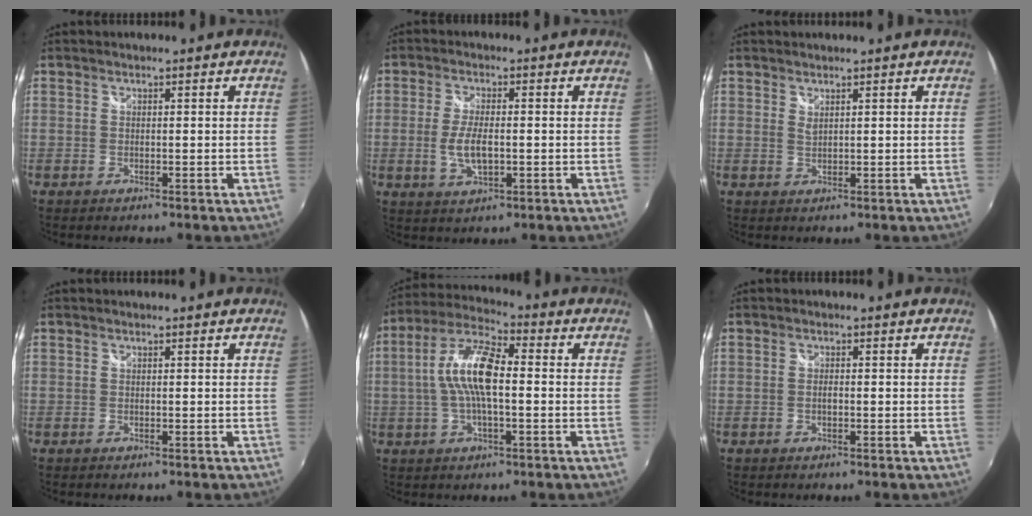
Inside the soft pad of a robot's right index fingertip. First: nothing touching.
{"total": 5.8, "force": [-0.9, 2.3, 5.3], "torque": [-0.109, -0.005, -0.016]}
{"total": 1.1, "force": [0.9, 0.2, 0.6], "torque": [-0.010, -0.001, 0.017]}
{"total": 0.0}
{"total": 11.5, "force": [-0.1, 3.7, 10.8], "torque": [-0.218, 0.016, -0.008]}
{"total": 1.0, "force": [-0.3, 0.4, 0.9], "torque": [-0.018, 0.001, -0.007]}